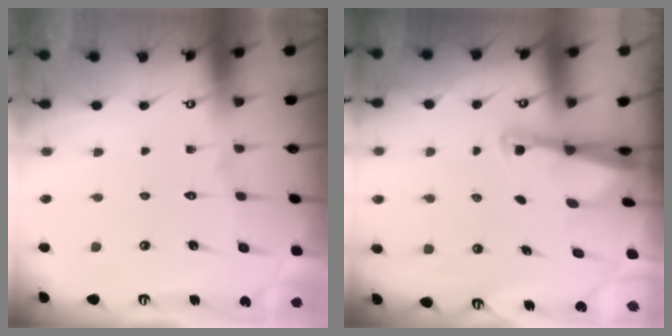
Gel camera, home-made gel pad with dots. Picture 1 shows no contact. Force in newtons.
{"total": 2.4, "press": 2.4, "slide": 0.2}